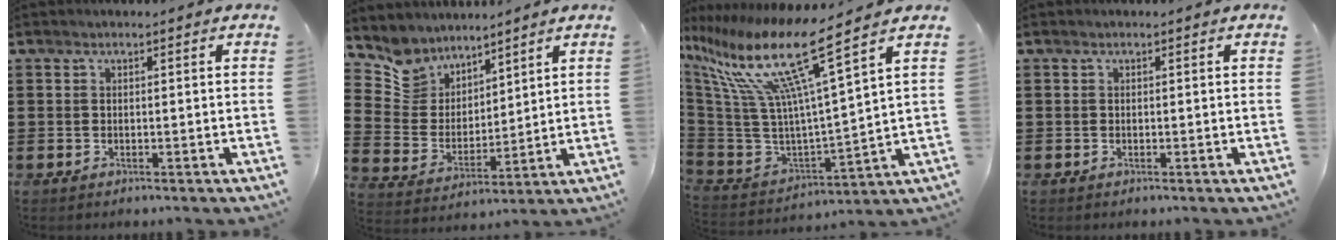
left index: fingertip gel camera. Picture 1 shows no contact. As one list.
[{"total": 7.2, "force": [6.0, 3.9, -0.6], "torque": [-0.040, -0.047, 0.116]}, {"total": 15.4, "force": [9.4, 2.0, 12.0], "torque": [-0.265, -0.057, 0.146]}, {"total": 0.0}]